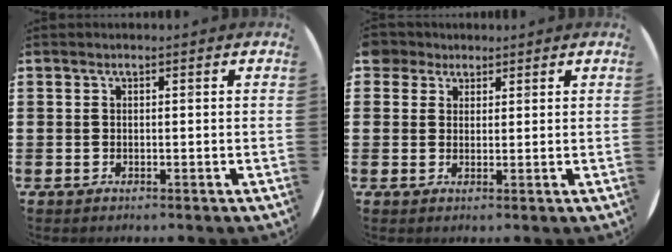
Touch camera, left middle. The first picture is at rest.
{"total": 2.5, "force": [2.0, 1.5, 0.0], "torque": [0.000, 0.003, 0.038]}